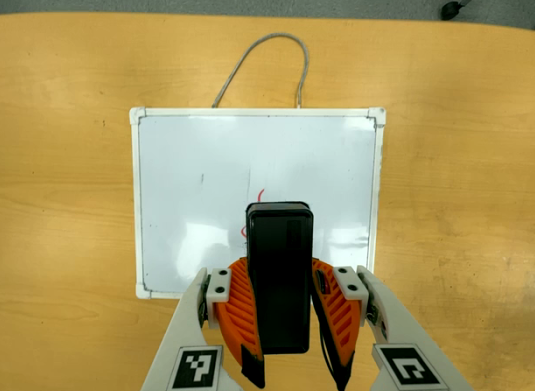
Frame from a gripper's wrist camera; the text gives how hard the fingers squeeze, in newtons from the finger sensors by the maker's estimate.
{"total": 9.2, "left": 8.0, "right": 10.3}